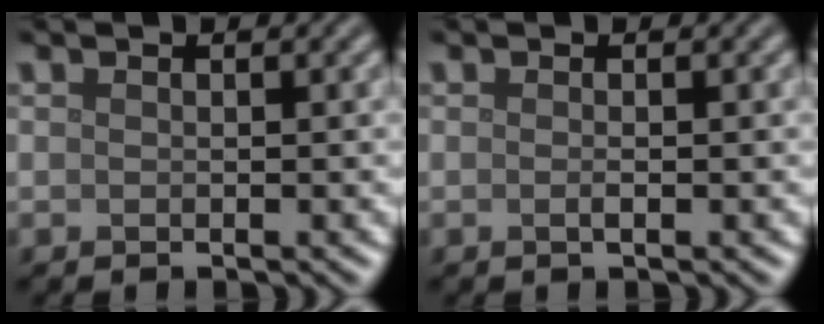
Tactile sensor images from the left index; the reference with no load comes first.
{"total": 0.6, "force": [-0.1, 0.1, 0.6], "torque": [-0.012, -0.003, -0.003]}